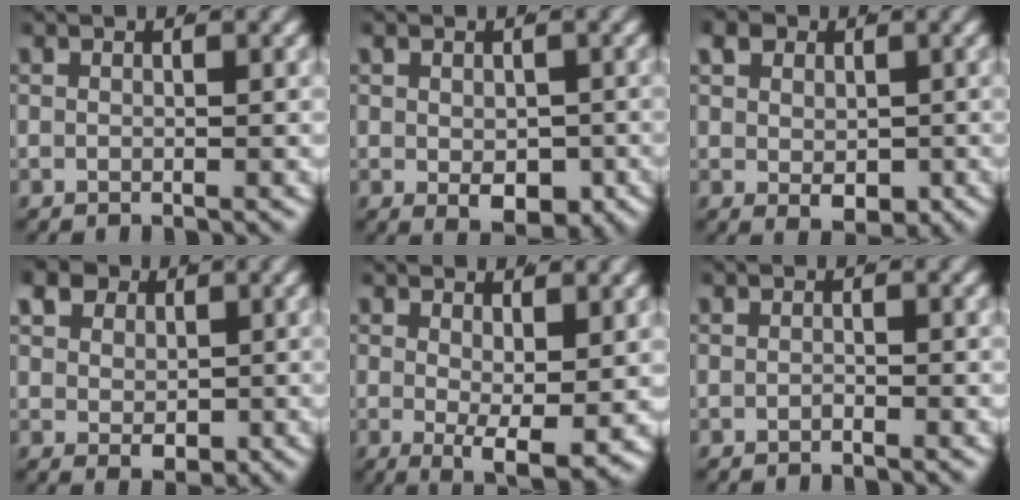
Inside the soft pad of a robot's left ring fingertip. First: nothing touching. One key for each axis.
{"total": 3.4, "fx": -1.5, "fy": 1.6, "fz": 2.7, "tx": -0.040, "ty": -0.024, "tz": -0.007}
{"total": 3.1, "fx": 0.0, "fy": 2.0, "fz": 2.4, "tx": -0.040, "ty": -0.022, "tz": 0.015}
{"total": 4.3, "fx": 1.2, "fy": 3.1, "fz": 2.7, "tx": -0.050, "ty": -0.016, "tz": 0.030}
{"total": 4.3, "fx": -1.2, "fy": 1.1, "fz": 3.9, "tx": -0.060, "ty": -0.035, "tz": -0.001}
{"total": 0.6, "fx": -0.5, "fy": -0.3, "fz": -0.1, "tx": 0.000, "ty": -0.007, "tz": -0.005}